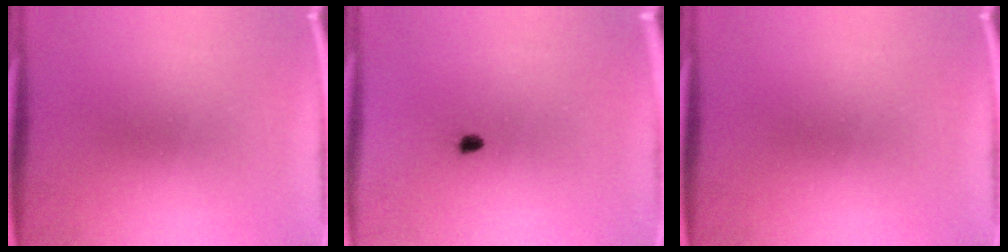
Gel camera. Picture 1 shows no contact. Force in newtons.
{"total": 1.0}
{"total": 0.0}